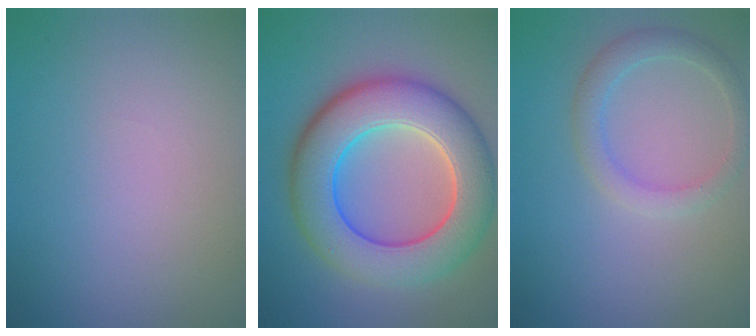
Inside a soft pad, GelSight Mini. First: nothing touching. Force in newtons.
{"total": 10.7, "press": 10.7, "slide": 0.6}
{"total": 2.5, "press": 2.5, "slide": 0.2}